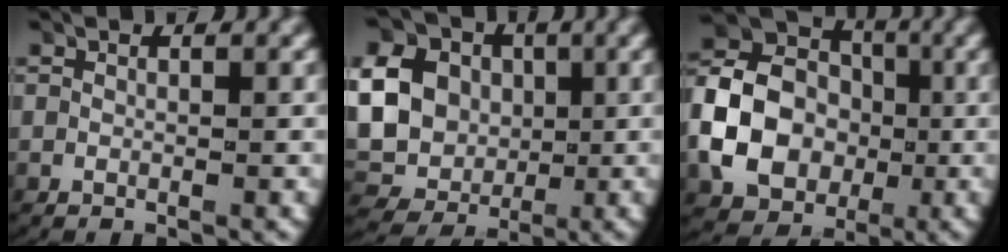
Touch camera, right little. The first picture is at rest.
{"total": 15.2, "force": [1.1, 14.0, 5.9], "torque": [-0.174, -0.032, 0.015]}
{"total": 10.4, "force": [-0.9, 8.7, 5.6], "torque": [-0.119, -0.011, -0.015]}